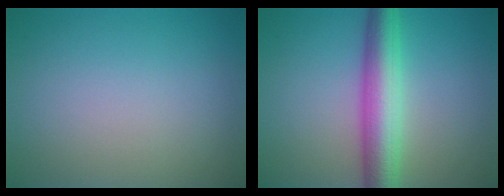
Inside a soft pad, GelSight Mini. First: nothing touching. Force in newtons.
{"total": 6.4, "press": 6.4, "slide": 0.0}